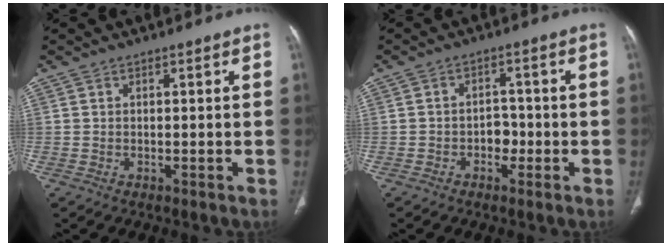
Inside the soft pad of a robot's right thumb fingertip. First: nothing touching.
{"total": 3.3, "force": [-1.2, 2.5, 1.8], "torque": [-0.004, 0.015, -0.024]}